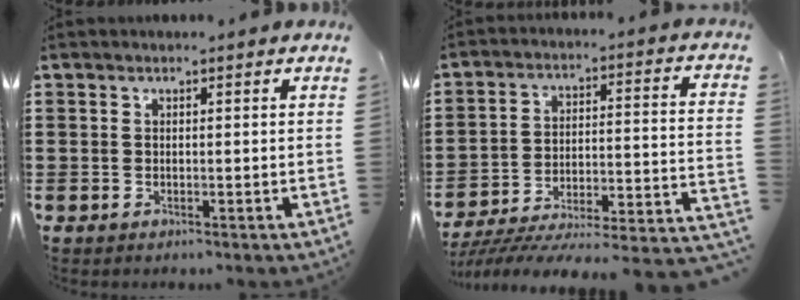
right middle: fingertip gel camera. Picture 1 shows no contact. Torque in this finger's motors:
{"motor_torque": [0.77, -0.02, 0.70, 0.21]}